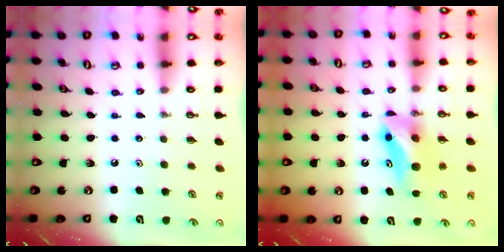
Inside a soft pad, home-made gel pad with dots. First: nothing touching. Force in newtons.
{"total": 9.3, "press": 6.3, "slide": 6.9}